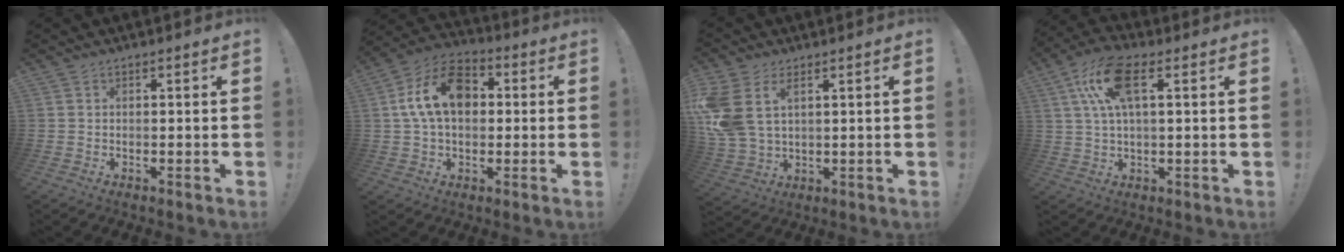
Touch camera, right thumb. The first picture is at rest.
{"total": 15.9, "force": [2.8, 10.9, 11.2], "torque": [-0.193, 0.012, 0.055]}
{"total": 11.1, "force": [4.5, 7.0, 7.4], "torque": [-0.155, -0.017, 0.089]}
{"total": 12.9, "force": [4.0, 5.2, 11.1], "torque": [-0.222, 0.004, 0.073]}